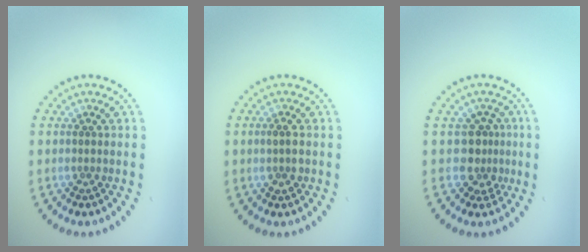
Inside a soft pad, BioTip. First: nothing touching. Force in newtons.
{"total": 1.4, "press": 1.4, "slide": 0.3}
{"total": 2.5, "press": 1.8, "slide": 1.7}